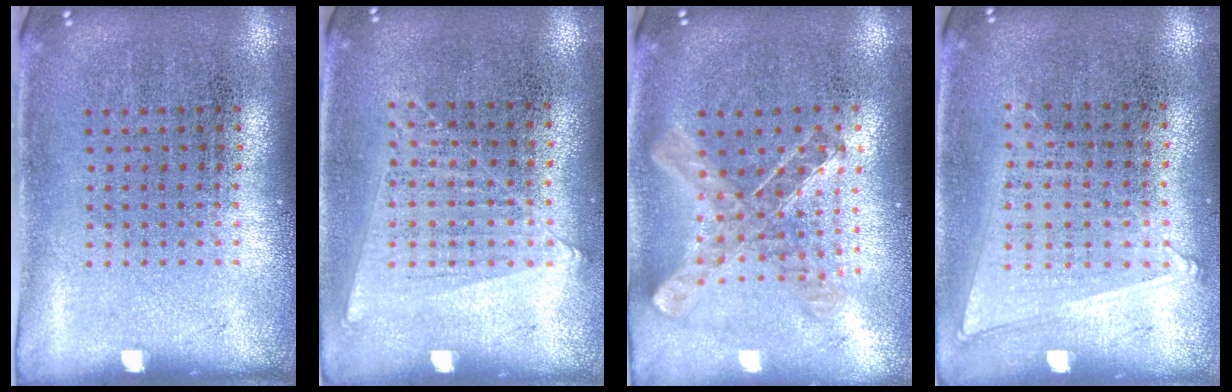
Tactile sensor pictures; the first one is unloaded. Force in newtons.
{"total": 1.1, "press": 1.1, "slide": 0.4}
{"total": 1.0, "press": 1.0, "slide": 0.1}
{"total": 1.0, "press": 0.9, "slide": 0.5}